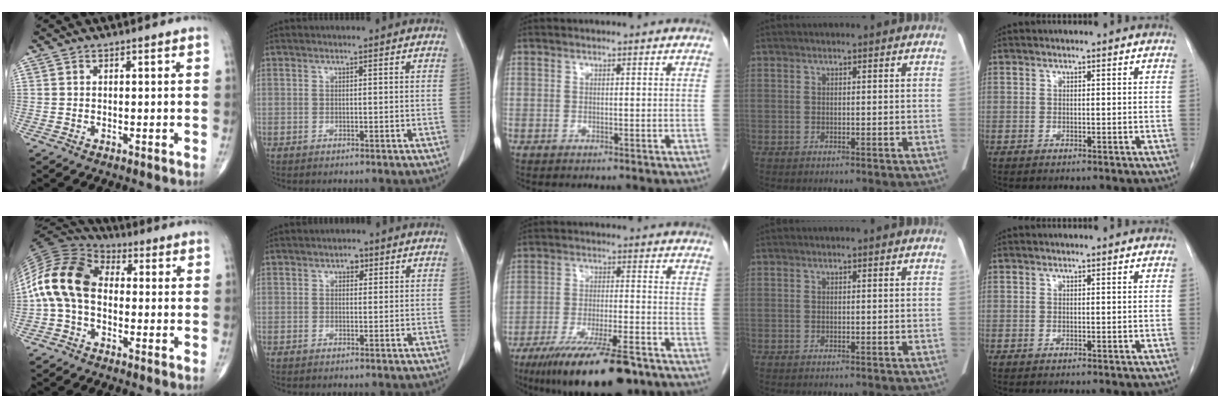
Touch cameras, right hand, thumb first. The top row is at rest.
{"thumb": {"total": 14.2, "force": [-0.8, 9.5, 10.4], "torque": [-0.208, 0.033, -0.029]}, "index": {"total": 1.7, "force": [0.9, 1.1, 1.0], "torque": [-0.010, 0.003, 0.009]}, "middle": {"total": 16.5, "force": [-12.1, 3.3, 10.8], "torque": [-0.164, -0.027, -0.196]}}